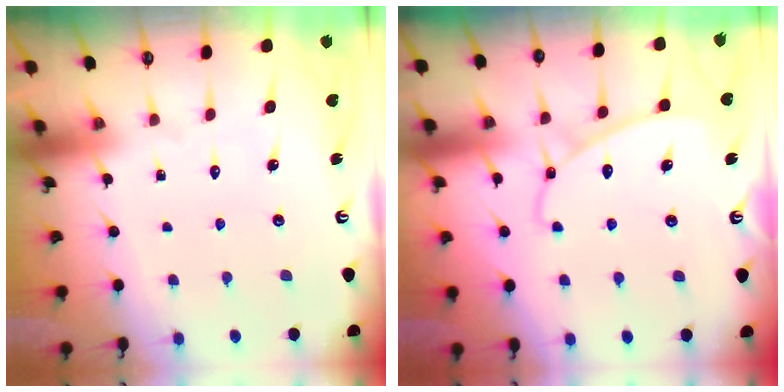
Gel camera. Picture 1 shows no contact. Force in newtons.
{"total": 6.4, "press": 6.4, "slide": 0.2}